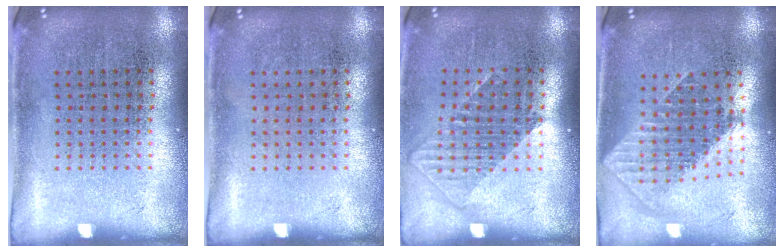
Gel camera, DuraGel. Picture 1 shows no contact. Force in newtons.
{"total": 0.0}
{"total": 1.2, "press": 1.0, "slide": 0.8}
{"total": 1.8, "press": 1.5, "slide": 1.1}